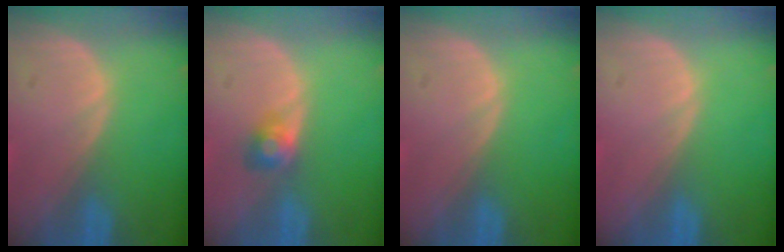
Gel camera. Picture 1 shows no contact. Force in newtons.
{"total": 2.4, "press": 2.4, "slide": 0.4}
{"total": 0.0}
{"total": 0.0}